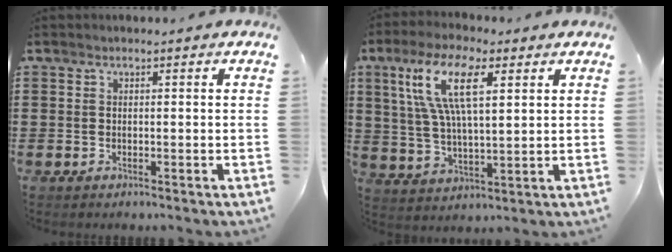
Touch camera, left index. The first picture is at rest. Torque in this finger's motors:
{"motor_torque": [2.14, 0.00, 1.05, 0.21]}